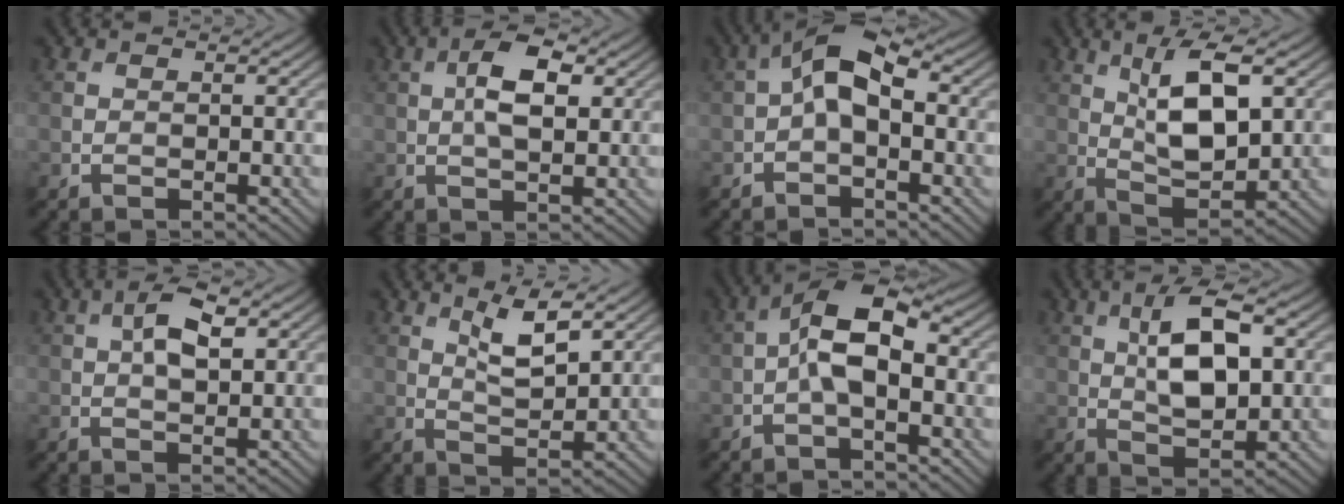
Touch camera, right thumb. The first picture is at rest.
{"total": 5.8, "force": [1.2, 2.5, 5.1], "torque": [-0.096, 0.005, 0.018]}
{"total": 5.7, "force": [0.1, 3.1, 4.8], "torque": [-0.093, 0.015, -0.007]}
{"total": 9.4, "force": [2.7, 3.8, 8.2], "torque": [-0.155, 0.003, 0.048]}
{"total": 5.1, "force": [1.4, 2.3, 4.3], "torque": [-0.084, 0.006, 0.022]}
{"total": 5.5, "force": [2.9, 1.6, 4.4], "torque": [-0.092, -0.008, 0.056]}
{"total": 6.6, "force": [-0.6, 2.8, 5.9], "torque": [-0.116, 0.019, -0.022]}
{"total": 9.3, "force": [2.1, 4.1, 8.1], "torque": [-0.151, 0.009, 0.033]}